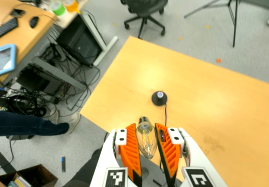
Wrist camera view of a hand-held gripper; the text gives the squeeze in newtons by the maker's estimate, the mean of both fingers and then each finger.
{"total": 13.2, "left": 13.6, "right": 12.8}